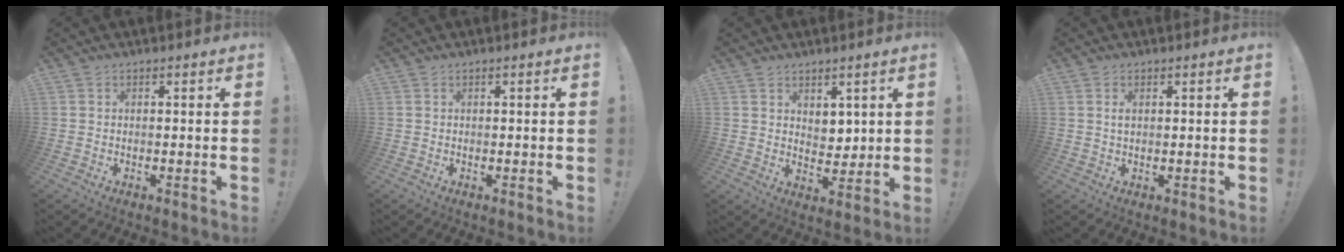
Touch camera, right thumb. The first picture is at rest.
{"total": 0.0}
{"total": 5.5, "force": [3.4, 3.9, 1.9], "torque": [-0.023, -0.029, 0.064]}
{"total": 1.6, "force": [0.6, 0.5, 1.4], "torque": [-0.022, -0.001, 0.008]}